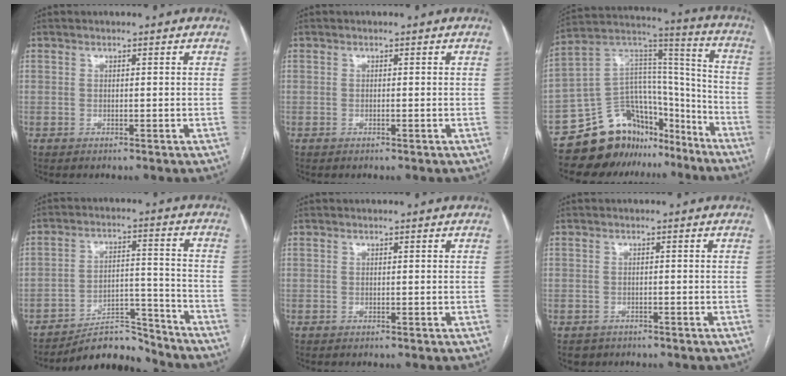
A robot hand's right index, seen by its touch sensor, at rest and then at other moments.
{"total": 0.0}
{"total": 16.5, "force": [-13.3, 8.9, 4.1], "torque": [-0.050, 0.095, -0.219]}
{"total": 8.3, "force": [-8.1, 1.9, 0.8], "torque": [-0.003, 0.039, -0.133]}
{"total": 0.0}
{"total": 2.4, "force": [-1.6, 1.8, 0.0], "torque": [-0.005, 0.005, -0.022]}